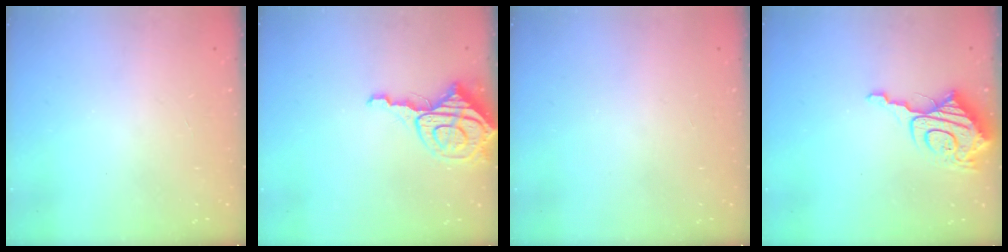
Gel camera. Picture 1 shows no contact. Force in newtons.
{"total": 9.3, "press": 9.3, "slide": 0.9}
{"total": 0.0}
{"total": 12.2, "press": 12.1, "slide": 1.5}